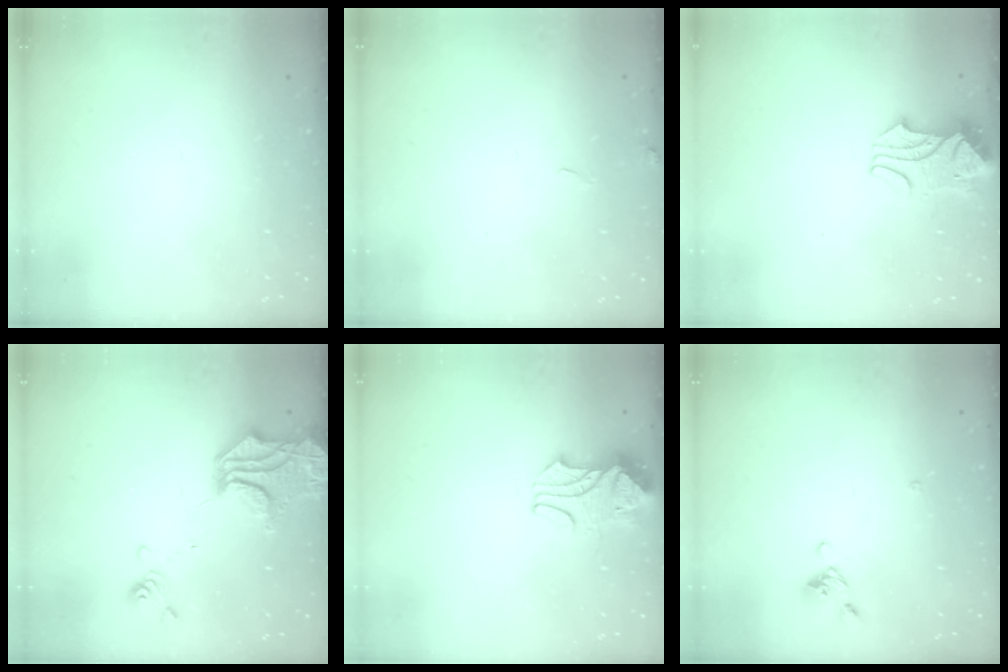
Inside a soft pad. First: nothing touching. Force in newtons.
{"total": 5.2, "press": 5.2, "slide": 0.4}
{"total": 2.2, "press": 2.1, "slide": 0.5}
{"total": 6.3, "press": 5.7, "slide": 2.7}
{"total": 2.2, "press": 2.0, "slide": 0.8}
{"total": 5.9, "press": 5.8, "slide": 0.6}